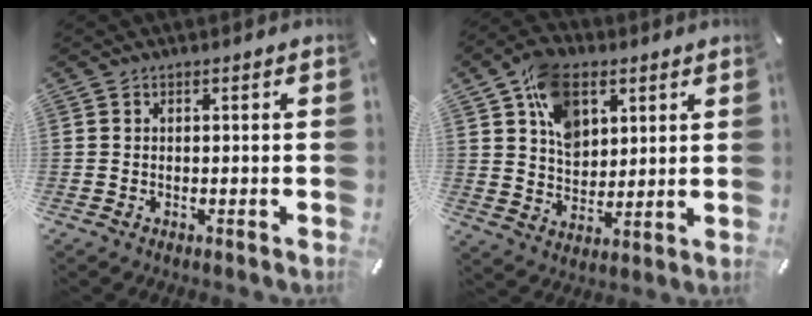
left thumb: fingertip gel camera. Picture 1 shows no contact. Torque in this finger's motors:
{"motor_torque": [1.67, 1.62, 1.17, -1.21, 0.42]}